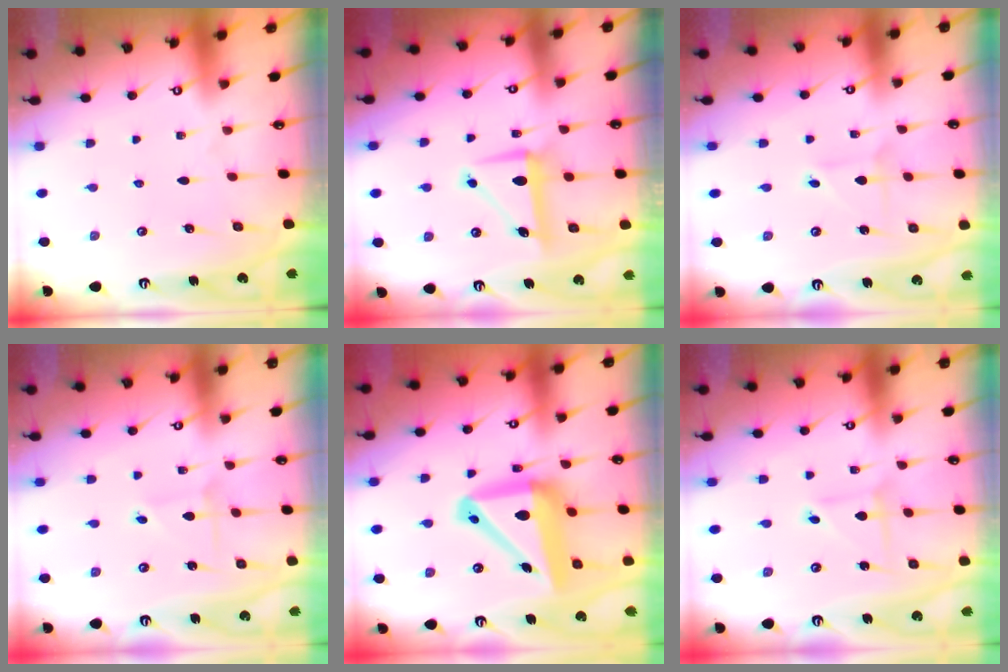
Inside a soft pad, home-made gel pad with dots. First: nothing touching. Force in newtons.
{"total": 7.9, "press": 7.9, "slide": 0.9}
{"total": 1.8, "press": 1.8, "slide": 0.2}
{"total": 1.9, "press": 1.9, "slide": 0.2}
{"total": 15.6, "press": 15.5, "slide": 1.4}
{"total": 2.2, "press": 2.2, "slide": 0.1}